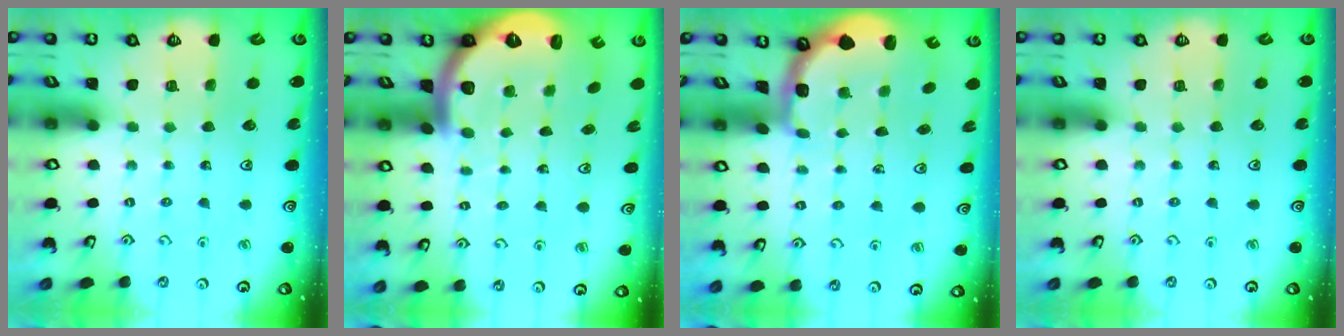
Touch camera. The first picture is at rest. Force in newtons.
{"total": 5.1, "press": 5.1, "slide": 0.9}
{"total": 2.1, "press": 1.8, "slide": 1.0}
{"total": 0.0}